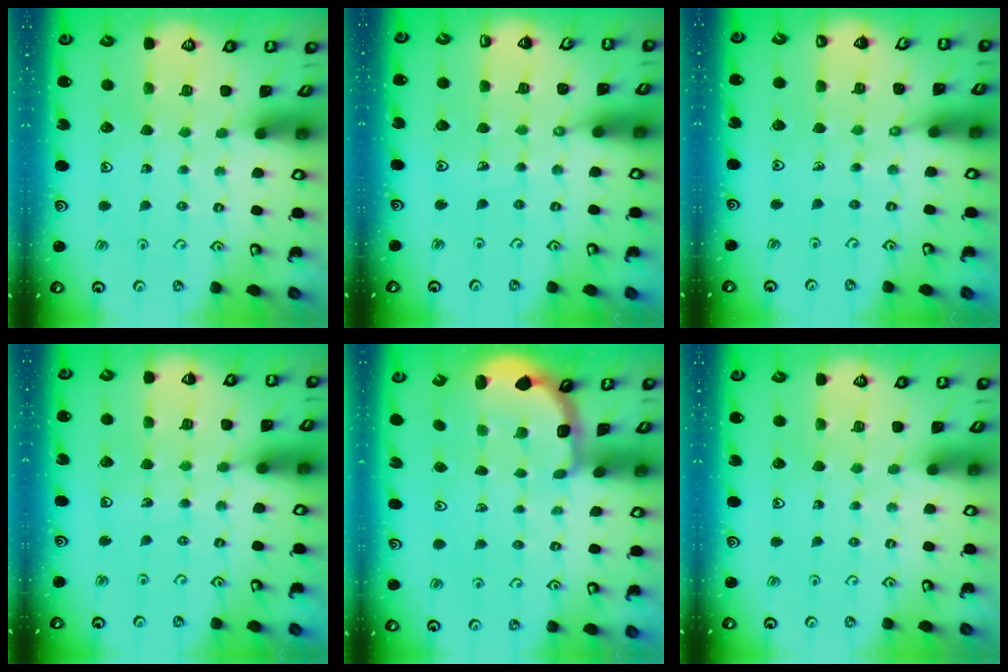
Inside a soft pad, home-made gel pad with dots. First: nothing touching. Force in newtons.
{"total": 6.2, "press": 5.9, "slide": 1.7}
{"total": 2.7, "press": 2.7, "slide": 0.5}
{"total": 2.9, "press": 2.1, "slide": 2.1}
{"total": 3.0, "press": 2.0, "slide": 2.2}
{"total": 0.0}